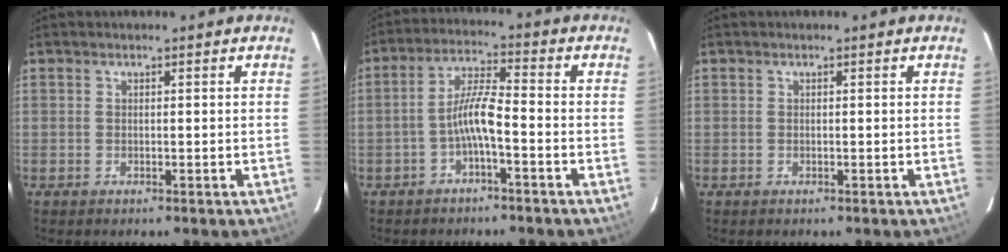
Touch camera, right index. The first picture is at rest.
{"total": 5.0, "force": [-2.2, 0.3, 4.5], "torque": [-0.094, 0.012, -0.040]}
{"total": 0.0}